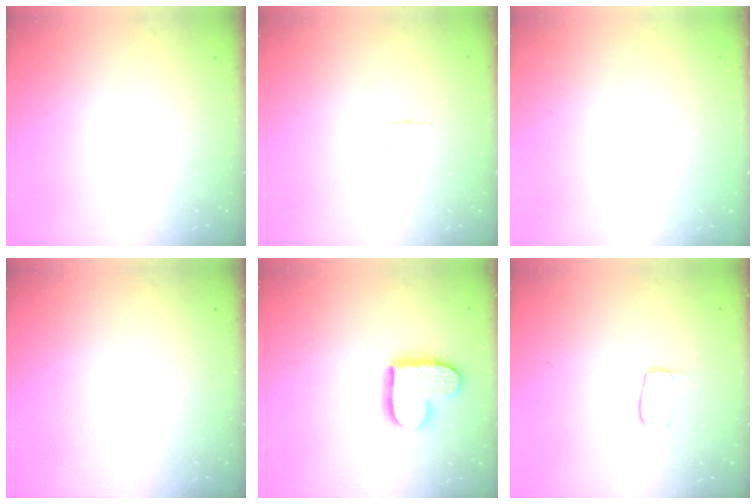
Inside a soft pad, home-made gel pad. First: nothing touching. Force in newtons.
{"total": 3.7, "press": 3.7, "slide": 0.1}
{"total": 0.0}
{"total": 0.0}
{"total": 13.0, "press": 13.0, "slide": 0.8}
{"total": 4.9, "press": 4.8, "slide": 0.4}